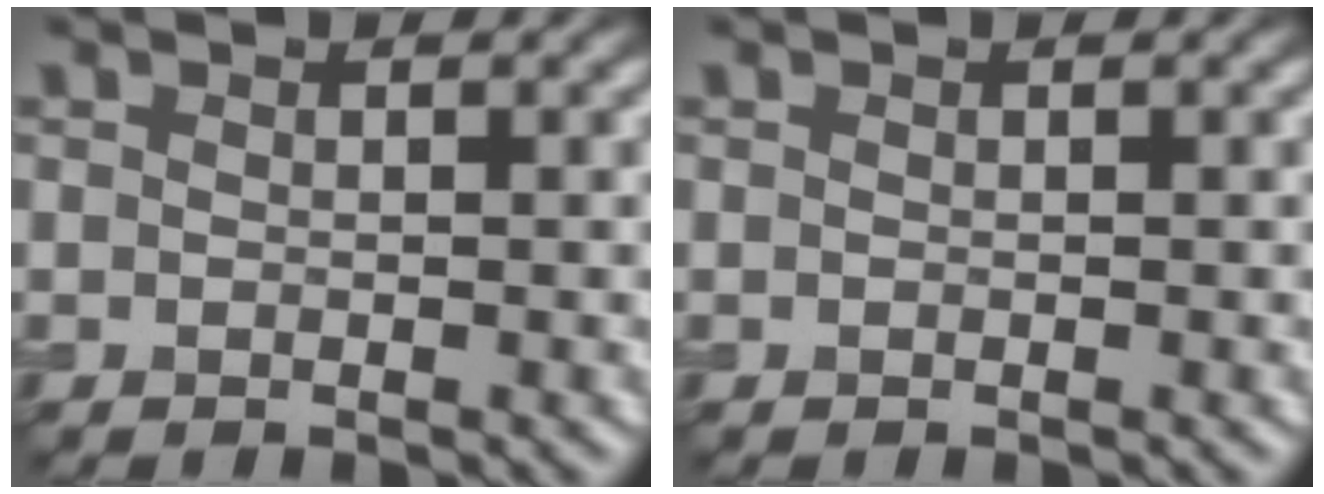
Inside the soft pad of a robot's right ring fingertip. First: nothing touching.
{"total": 0.0}